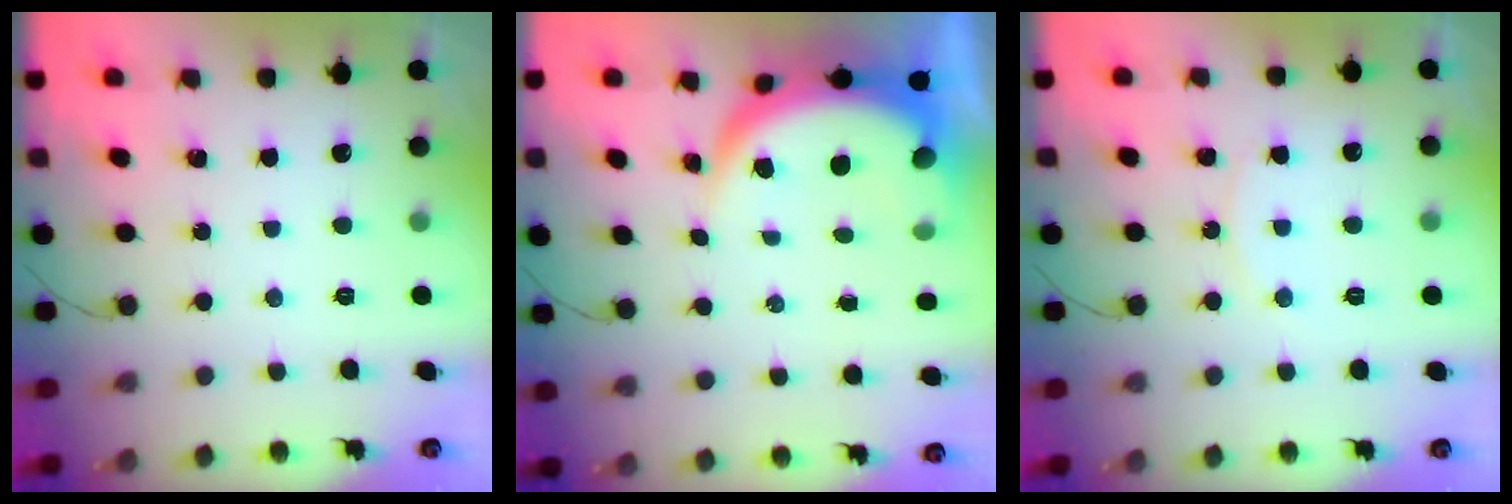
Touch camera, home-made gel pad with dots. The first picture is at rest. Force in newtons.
{"total": 7.3, "press": 7.2, "slide": 1.0}
{"total": 5.8, "press": 5.7, "slide": 0.6}